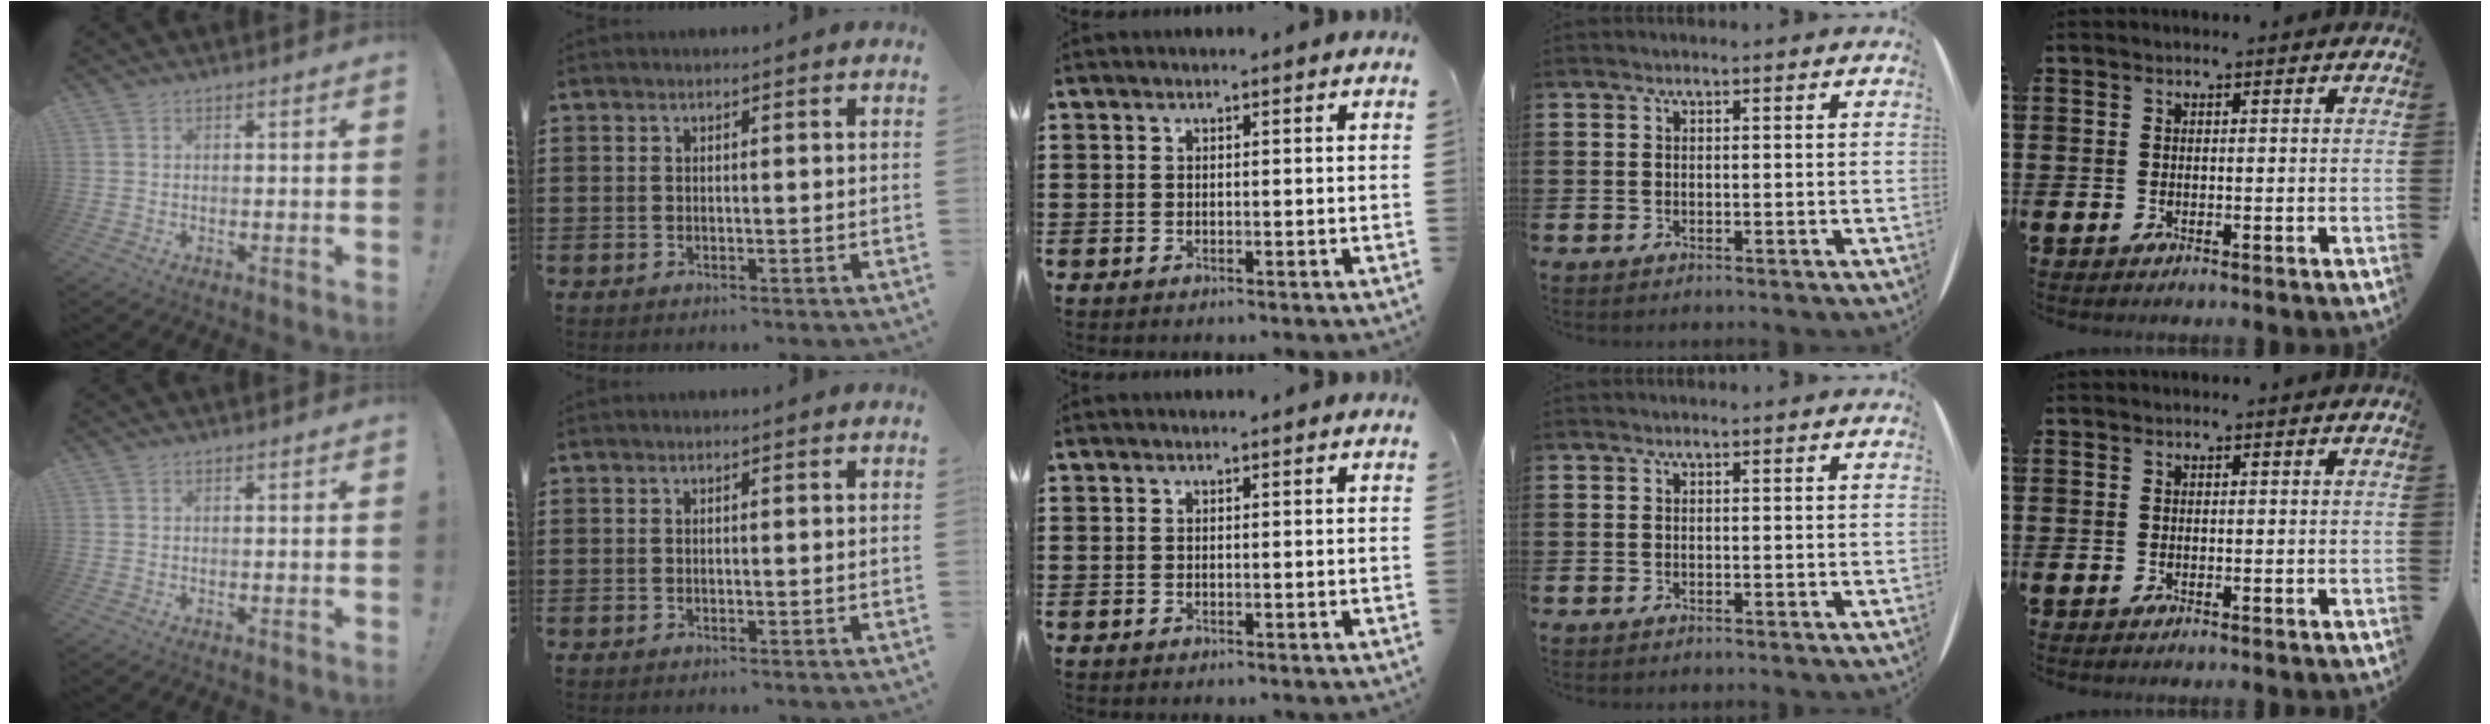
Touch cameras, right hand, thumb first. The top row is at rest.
{}